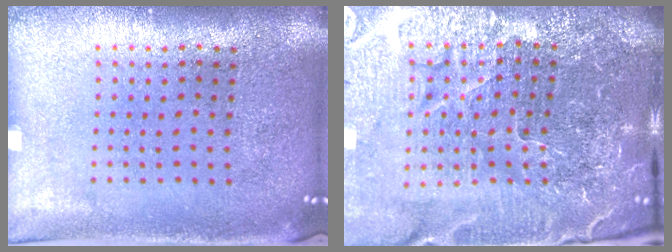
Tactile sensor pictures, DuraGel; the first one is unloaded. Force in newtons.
{"total": 6.2, "press": 5.5, "slide": 2.9}